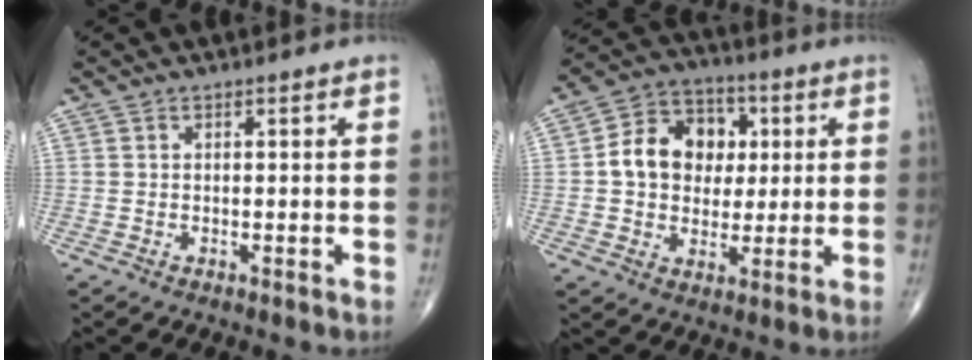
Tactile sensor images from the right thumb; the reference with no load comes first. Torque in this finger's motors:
{"motor_torque": [0.15, 0.18, 0.59, 0.16, 0.17]}